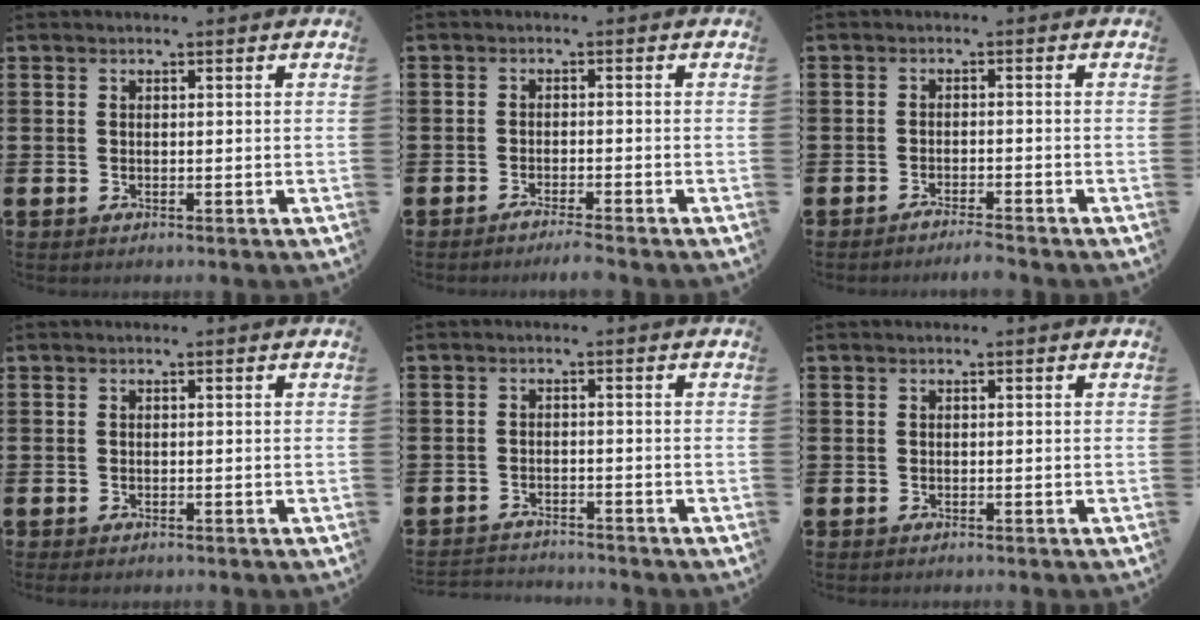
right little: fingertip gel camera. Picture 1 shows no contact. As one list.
[{"total": 1.8, "force": [-1.6, -0.1, 0.8], "torque": [-0.012, 0.001, -0.030]}, {"total": 1.8, "force": [-1.7, -0.1, 0.5], "torque": [-0.009, 0.001, -0.033]}, {"total": 0.0}, {"total": 2.0, "force": [-2.0, 0.0, -0.3], "torque": [-0.002, 0.001, -0.045]}, {"total": 0.0}]